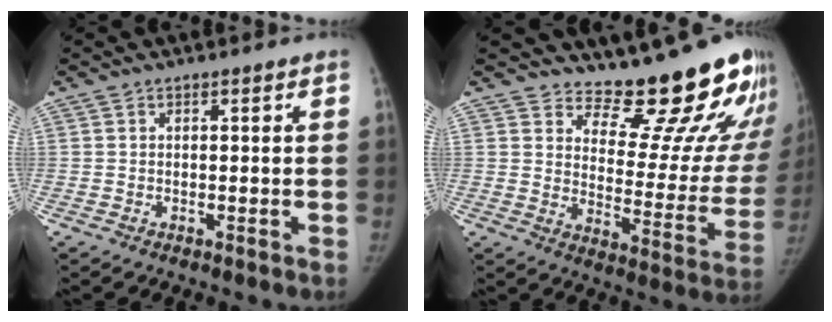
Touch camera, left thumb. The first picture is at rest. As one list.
[{"total": 18.7, "force": [16.5, 5.3, 7.0], "torque": [-0.034, -0.160, 0.212]}]